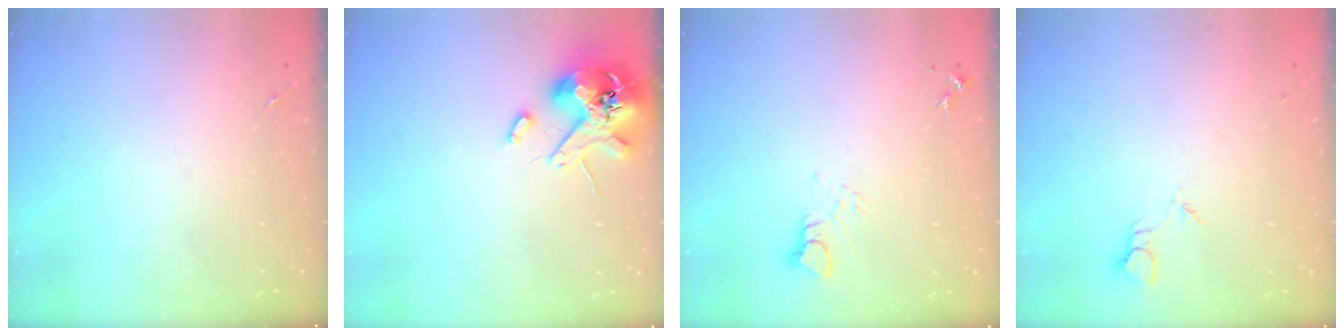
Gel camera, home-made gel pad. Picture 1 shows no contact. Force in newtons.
{"total": 12.7, "press": 12.6, "slide": 1.9}
{"total": 3.4, "press": 3.4, "slide": 0.3}
{"total": 2.4, "press": 2.4, "slide": 0.2}